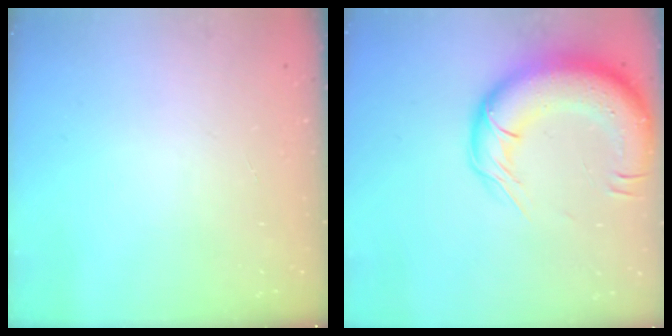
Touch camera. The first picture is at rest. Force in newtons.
{"total": 19.7, "press": 19.1, "slide": 4.6}